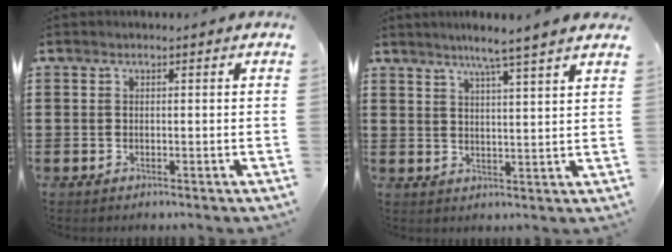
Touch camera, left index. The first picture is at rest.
{"total": 5.0, "force": [4.1, -1.1, 2.7], "torque": [-0.063, -0.014, 0.068]}